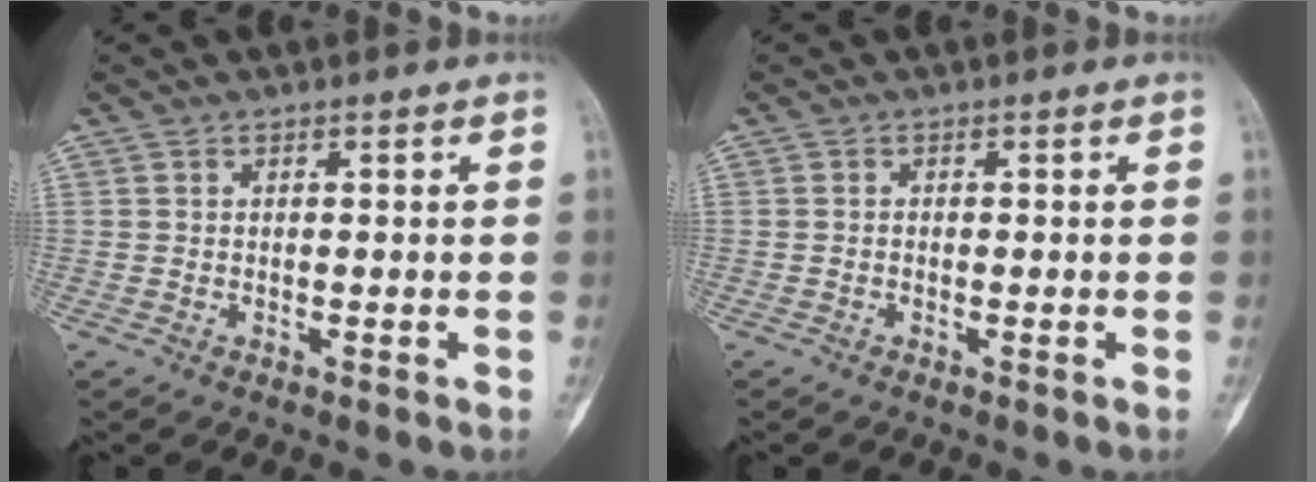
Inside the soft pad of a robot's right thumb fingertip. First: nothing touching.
{"total": 0.0}